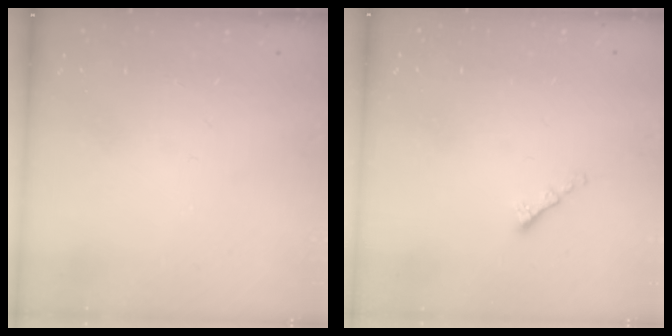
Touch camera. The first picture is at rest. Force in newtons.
{"total": 1.3, "press": 1.2, "slide": 0.6}